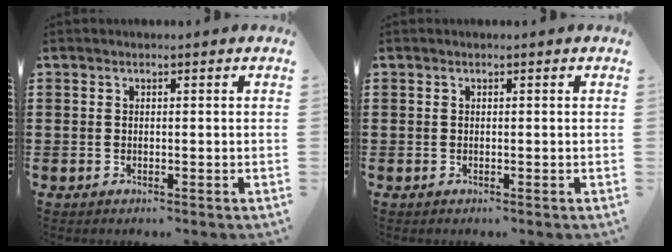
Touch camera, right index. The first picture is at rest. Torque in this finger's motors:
{"motor_torque": [-0.01, 0.01, 0.00, 0.00]}